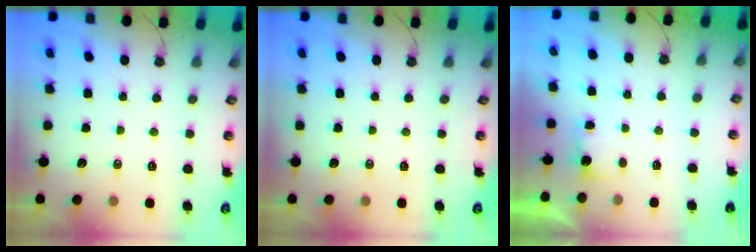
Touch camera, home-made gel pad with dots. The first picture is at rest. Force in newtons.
{"total": 0.0}
{"total": 2.2, "press": 1.9, "slide": 1.0}